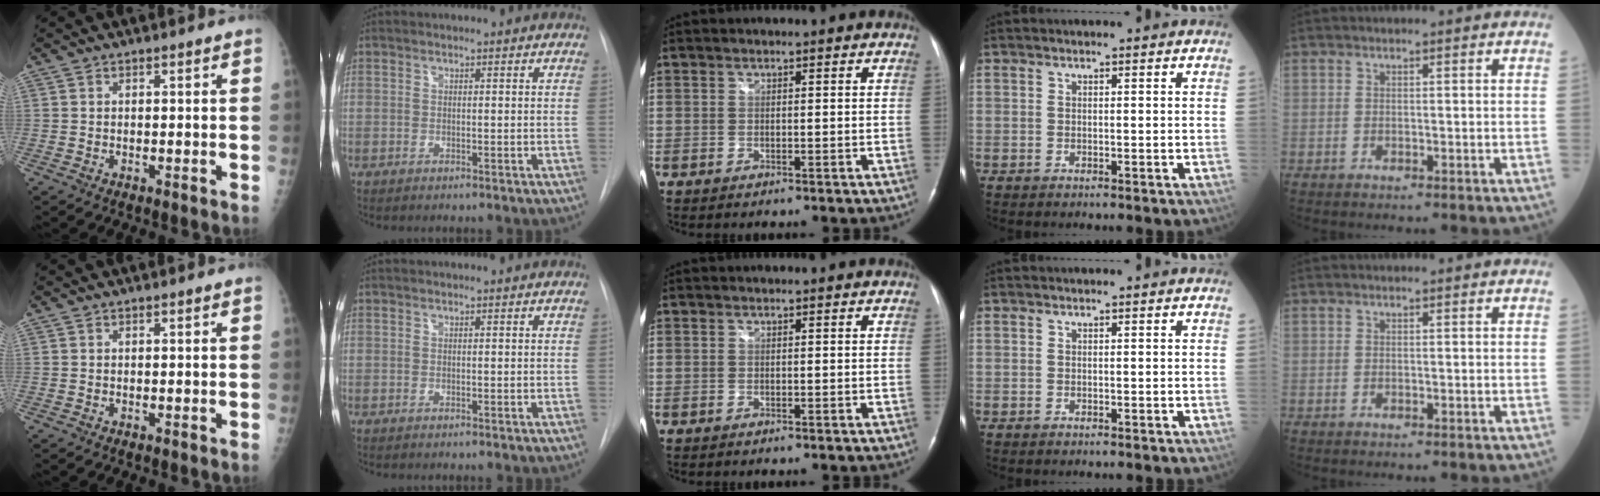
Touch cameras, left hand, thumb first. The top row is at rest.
{}